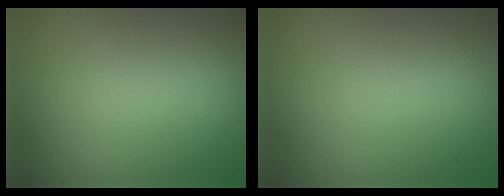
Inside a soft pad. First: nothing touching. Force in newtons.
{"total": 0.0}